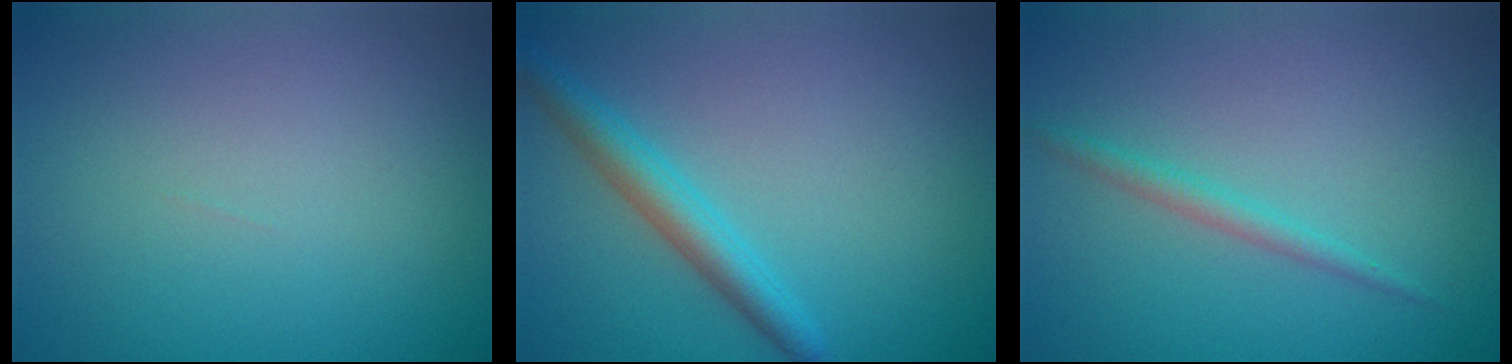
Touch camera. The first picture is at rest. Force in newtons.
{"total": 3.1, "press": 3.1, "slide": 0.2}
{"total": 1.4, "press": 1.4, "slide": 0.1}